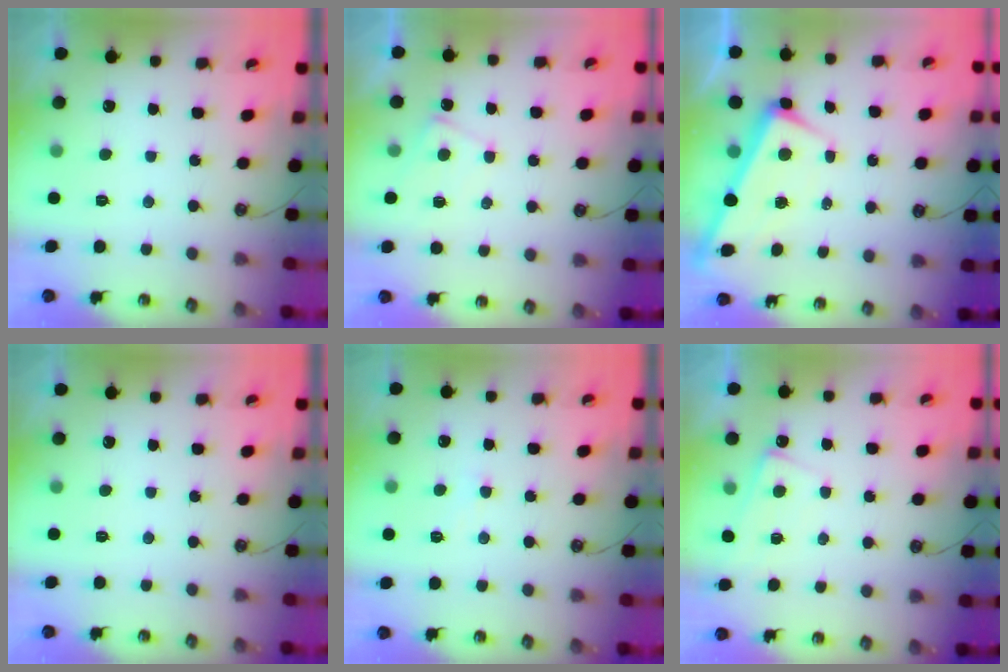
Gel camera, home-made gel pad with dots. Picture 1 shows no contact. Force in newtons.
{"total": 2.6, "press": 2.6, "slide": 0.3}
{"total": 1.9, "press": 1.8, "slide": 0.6}
{"total": 0.0}
{"total": 0.8, "press": 0.4, "slide": 0.6}
{"total": 1.5, "press": 1.5, "slide": 0.3}